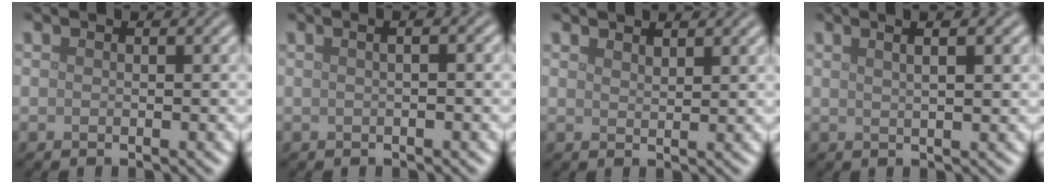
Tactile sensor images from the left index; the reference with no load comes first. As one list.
[{"total": 2.3, "force": [0.6, 1.1, 1.9], "torque": [-0.010, 0.006, -0.012]}, {"total": 1.6, "force": [1.6, 0.2, 0.4], "torque": [-0.005, 0.004, 0.028]}, {"total": 4.4, "force": [2.2, 1.8, 3.4], "torque": [-0.018, 0.023, 0.001]}]